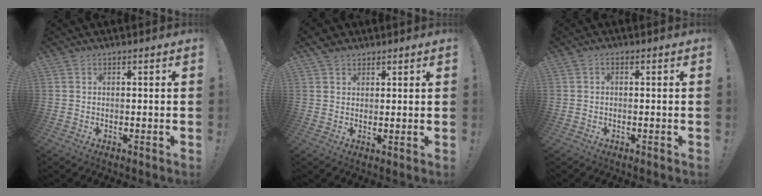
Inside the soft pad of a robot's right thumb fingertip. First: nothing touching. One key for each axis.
{"total": 3.6, "fx": 2.5, "fy": 2.4, "fz": 1.0, "tx": -0.017, "ty": -0.009, "tz": 0.048}
{"total": 0.9, "fx": -0.6, "fy": 0.3, "fz": 0.7, "tx": -0.011, "ty": 0.002, "tz": -0.011}